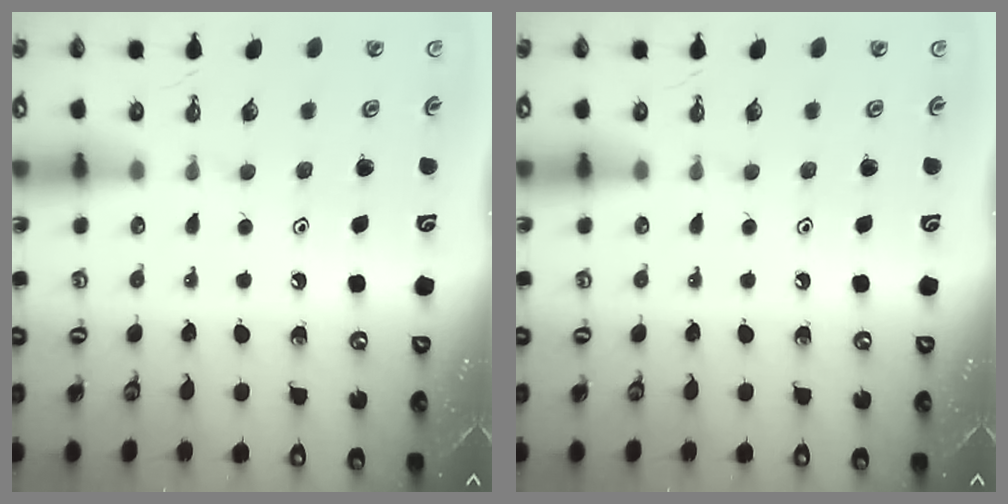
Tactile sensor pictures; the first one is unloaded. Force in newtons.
{"total": 0.0}